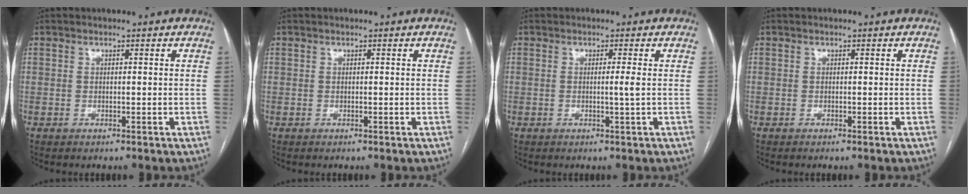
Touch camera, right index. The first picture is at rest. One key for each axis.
{"total": 0.0}
{"total": 1.5, "fx": -0.1, "fy": -0.5, "fz": 1.4, "tx": -0.024, "ty": -0.001, "tz": -0.003}
{"total": 0.0}